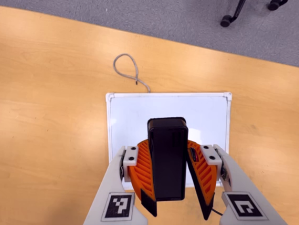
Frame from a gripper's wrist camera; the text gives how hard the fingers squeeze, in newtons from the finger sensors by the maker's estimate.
{"total": 7.9, "left": 8.6, "right": 7.3}